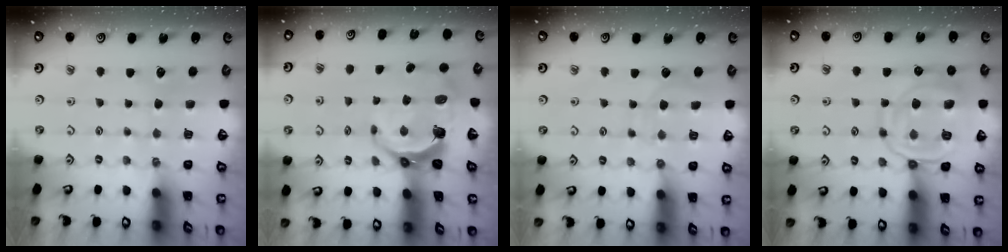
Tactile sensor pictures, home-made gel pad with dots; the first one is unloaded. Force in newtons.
{"total": 8.3, "press": 6.9, "slide": 4.6}
{"total": 5.3, "press": 5.2, "slide": 0.6}
{"total": 14.2, "press": 14.2, "slide": 1.5}